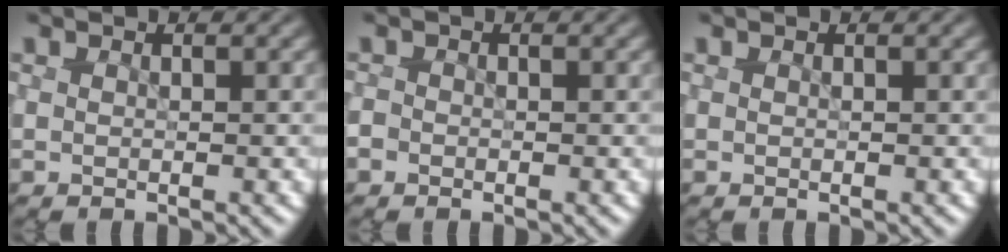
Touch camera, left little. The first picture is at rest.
{"total": 0.5, "force": [-0.4, 0.3, -0.1], "torque": [0.005, 0.004, -0.010]}
{"total": 0.0}